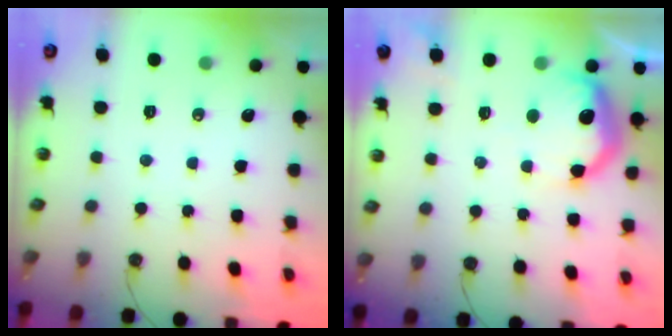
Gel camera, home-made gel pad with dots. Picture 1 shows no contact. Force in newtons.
{"total": 11.8, "press": 11.8, "slide": 0.8}